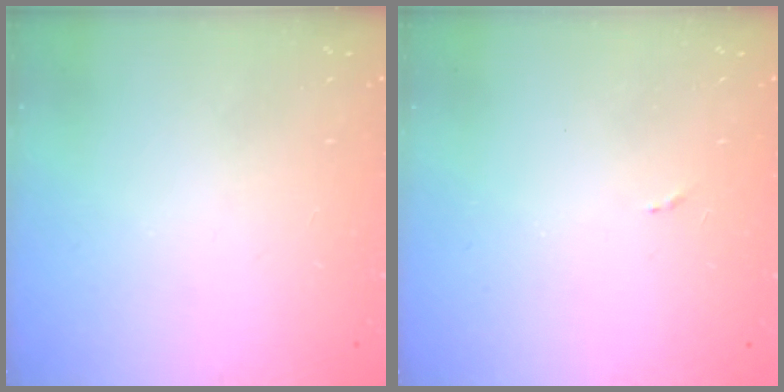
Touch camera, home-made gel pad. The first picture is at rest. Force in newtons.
{"total": 4.2, "press": 4.1, "slide": 0.7}